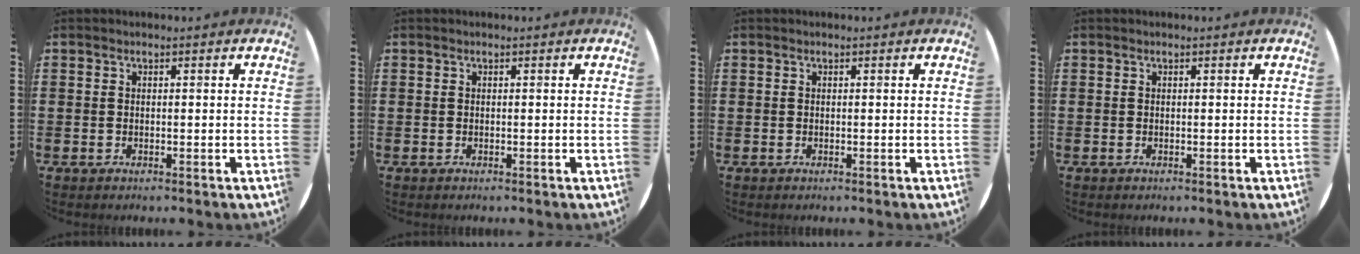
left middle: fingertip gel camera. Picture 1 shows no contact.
{"total": 0.0}
{"total": 0.0}
{"total": 0.0}